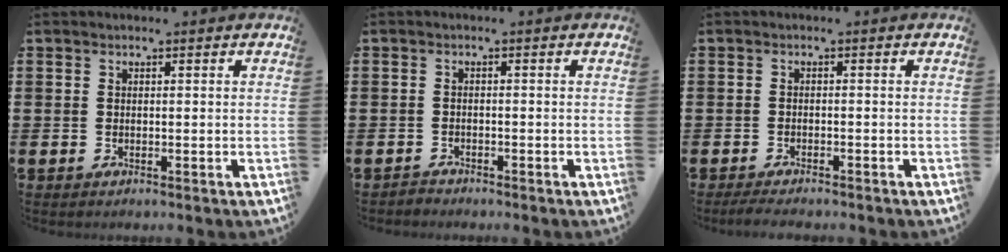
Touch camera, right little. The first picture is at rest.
{"total": 1.0, "force": [-0.9, 0.2, -0.1], "torque": [-0.001, 0.003, -0.021]}
{"total": 1.4, "force": [-1.3, 0.1, 0.5], "torque": [-0.010, 0.002, -0.025]}